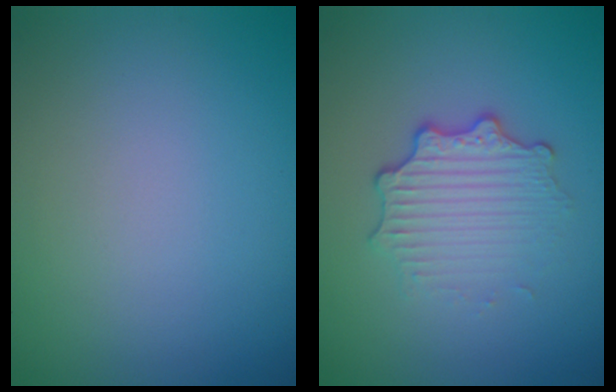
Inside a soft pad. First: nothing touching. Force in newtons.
{"total": 3.4, "press": 2.6, "slide": 2.2}